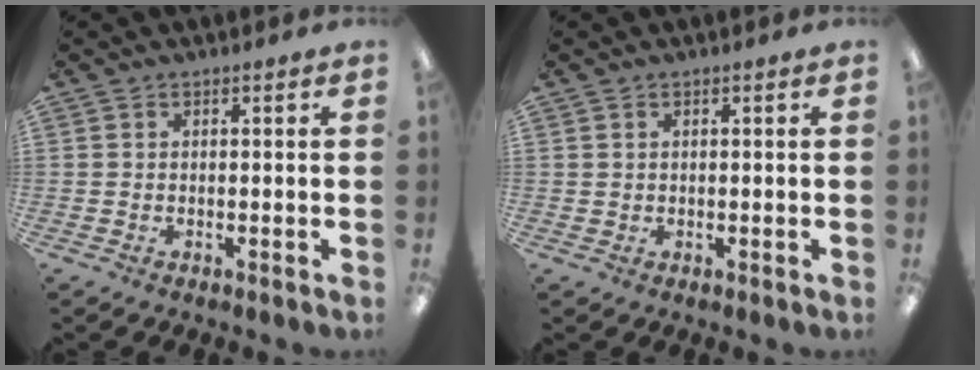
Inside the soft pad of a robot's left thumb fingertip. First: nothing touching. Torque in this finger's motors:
{"motor_torque": [0.02, 0.05, -0.24, 0.01, 0.00]}